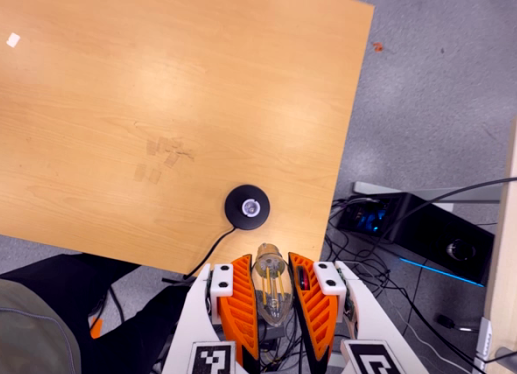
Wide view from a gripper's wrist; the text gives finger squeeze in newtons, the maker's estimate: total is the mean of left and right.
{"total": 17.0, "left": 17.2, "right": 16.9}